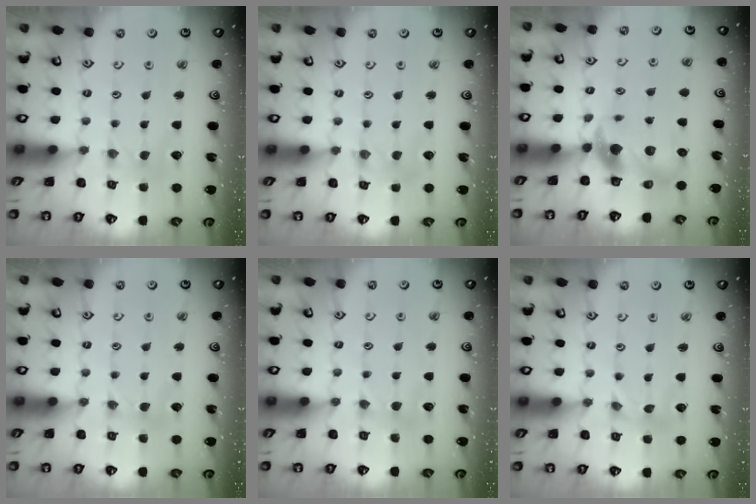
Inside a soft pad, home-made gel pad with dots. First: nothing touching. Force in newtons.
{"total": 2.4, "press": 2.3, "slide": 0.3}
{"total": 10.1, "press": 10.0, "slide": 1.5}
{"total": 1.9, "press": 1.8, "slide": 0.4}
{"total": 2.5, "press": 2.5, "slide": 0.4}
{"total": 0.0}